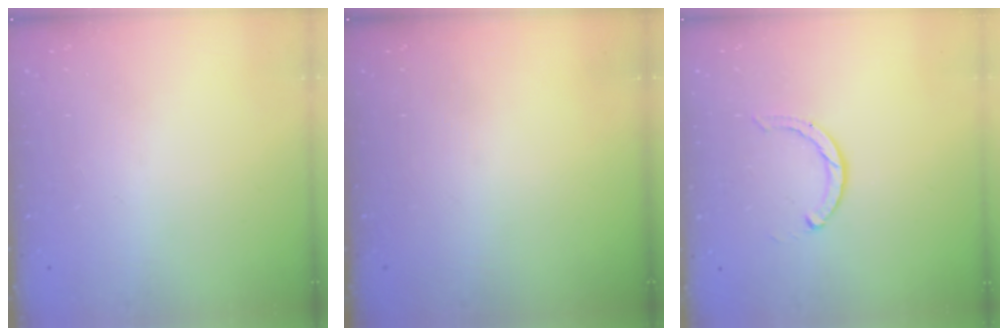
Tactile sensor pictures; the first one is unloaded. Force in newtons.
{"total": 0.0}
{"total": 2.3, "press": 2.3, "slide": 0.4}